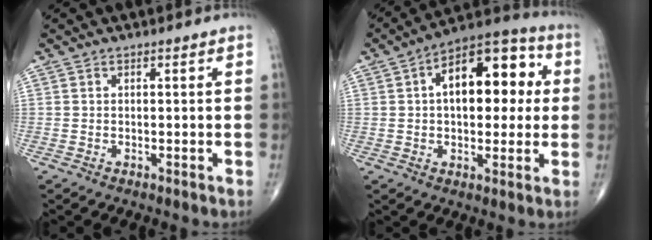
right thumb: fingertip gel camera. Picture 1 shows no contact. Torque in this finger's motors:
{"motor_torque": [1.06, 3.06, 0.95, -0.03, 0.12]}